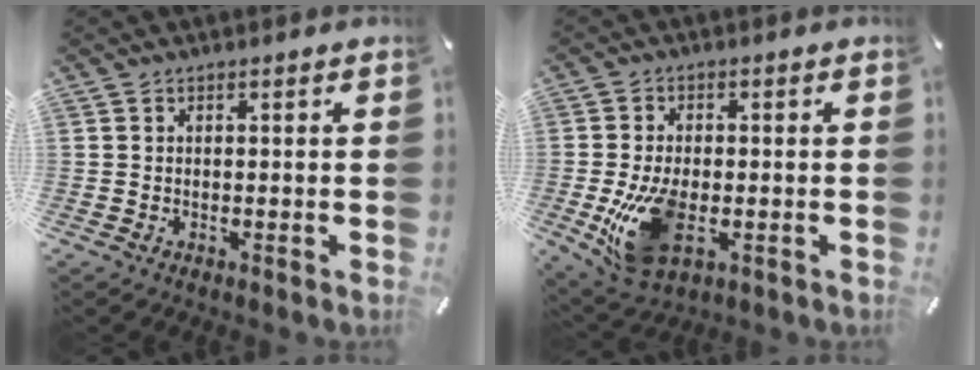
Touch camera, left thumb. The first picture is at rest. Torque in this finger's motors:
{"motor_torque": [-0.30, 1.33, 1.03, 0.13, 0.30]}